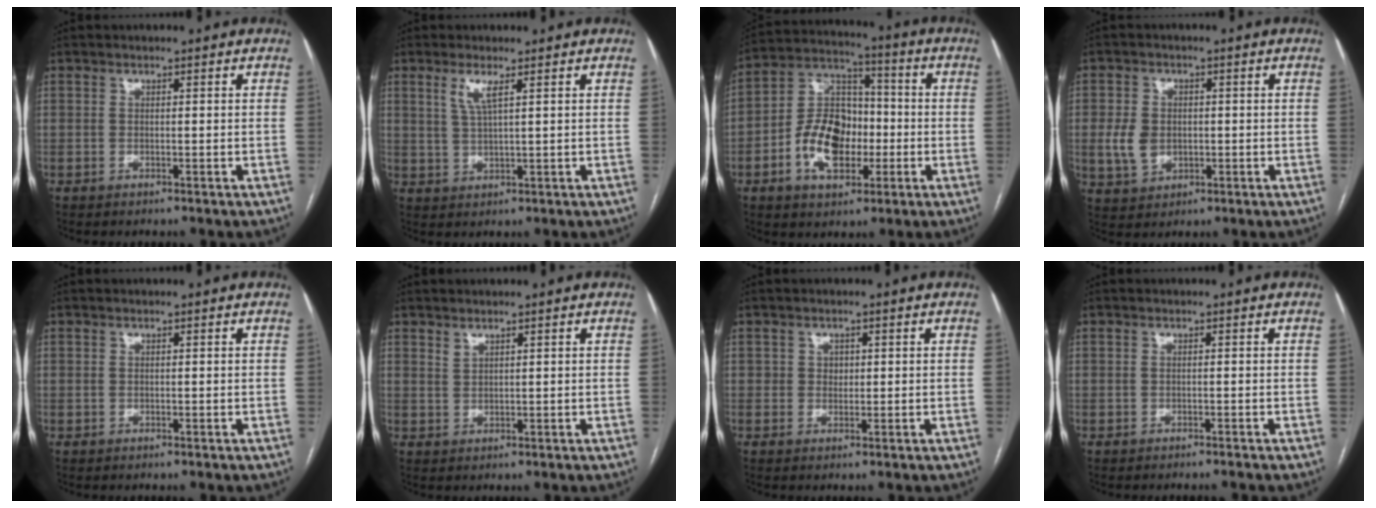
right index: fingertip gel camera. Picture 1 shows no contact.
{"total": 3.3, "force": [1.7, 0.2, 2.9], "torque": [-0.065, -0.003, 0.036]}
{"total": 12.7, "force": [-3.5, 7.6, 9.5], "torque": [-0.196, 0.021, -0.057]}
{"total": 5.7, "force": [-0.3, 4.5, 3.6], "torque": [-0.076, 0.008, 0.005]}
{"total": 0.0}
{"total": 1.1, "force": [1.0, 0.2, 0.4], "torque": [-0.006, -0.002, 0.023]}
{"total": 1.6, "force": [0.3, 1.4, 0.8], "torque": [-0.011, 0.003, 0.004]}
{"total": 1.5, "force": [-1.4, -0.5, 0.4], "torque": [-0.003, 0.000, -0.018]}